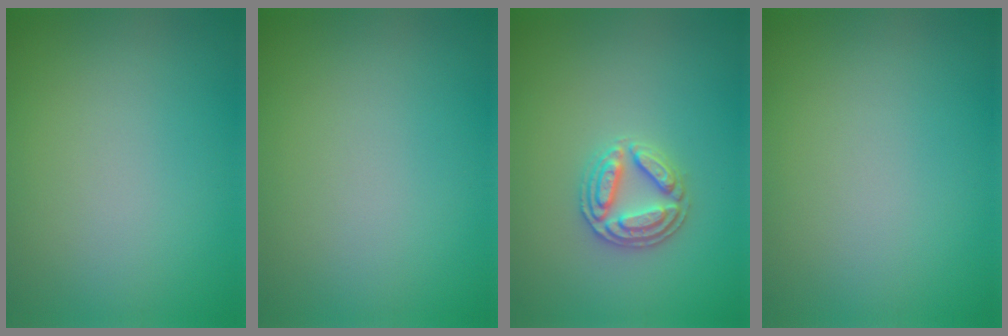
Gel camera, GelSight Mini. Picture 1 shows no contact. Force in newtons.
{"total": 0.0}
{"total": 2.8, "press": 2.8, "slide": 0.3}
{"total": 0.0}